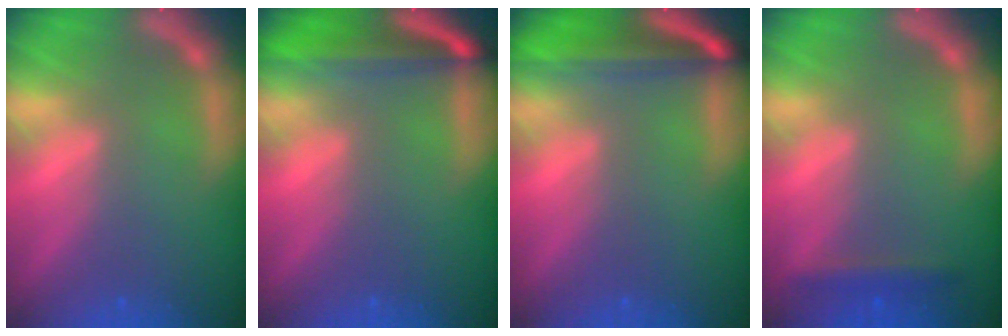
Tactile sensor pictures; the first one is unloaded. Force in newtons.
{"total": 6.6}
{"total": 7.5}
{"total": 1.9}